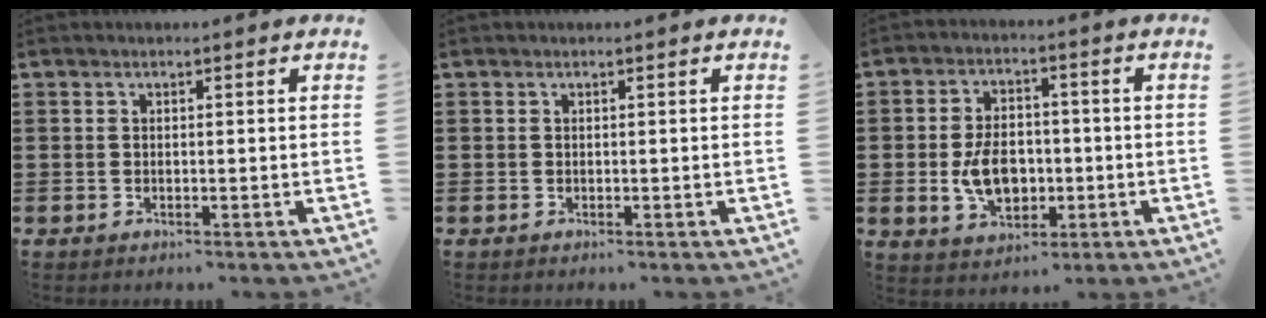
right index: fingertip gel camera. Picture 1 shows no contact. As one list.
[{"total": 0.0}, {"total": 7.7, "force": [-1.3, 5.1, 5.6], "torque": [-0.113, 0.003, -0.026]}]